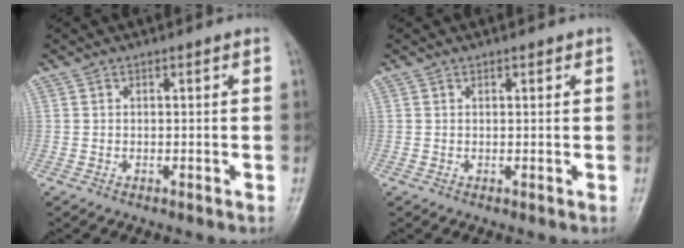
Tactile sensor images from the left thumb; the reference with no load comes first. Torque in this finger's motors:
{"motor_torque": [-0.20, 0.06, -0.37, 0.06, -0.02]}